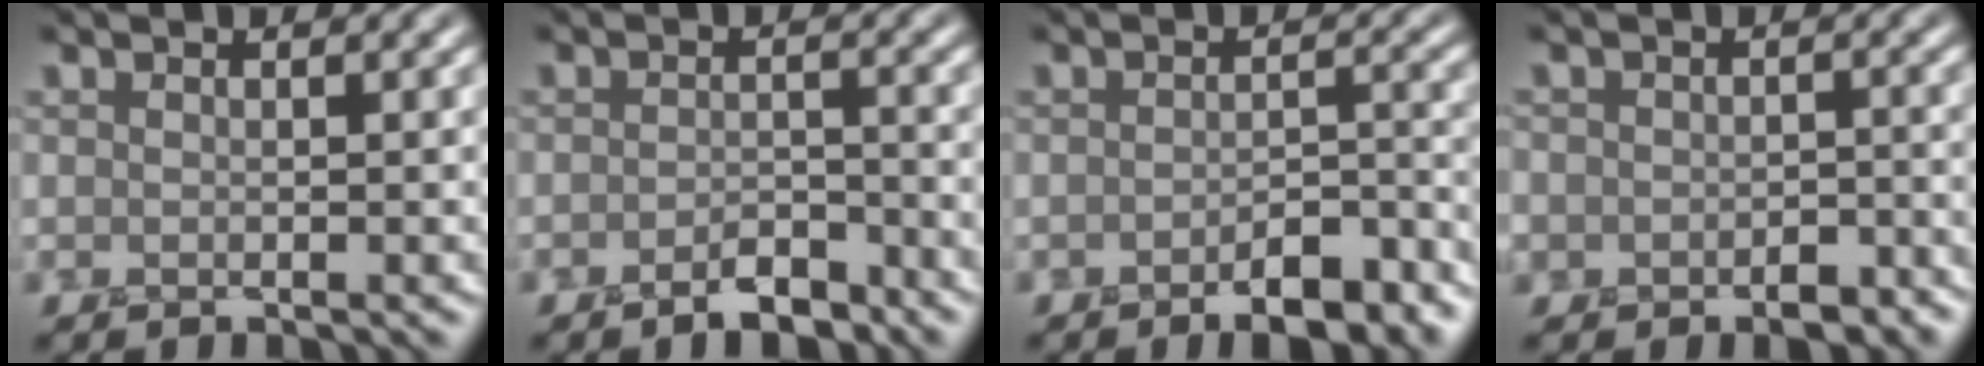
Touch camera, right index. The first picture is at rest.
{"total": 2.6, "force": [-1.8, 0.9, 1.5], "torque": [-0.021, 0.004, -0.033]}
{"total": 5.2, "force": [-3.3, 1.9, 3.5], "torque": [-0.046, 0.001, -0.043]}
{"total": 4.0, "force": [-2.2, 2.8, 1.9], "torque": [-0.012, 0.001, -0.034]}